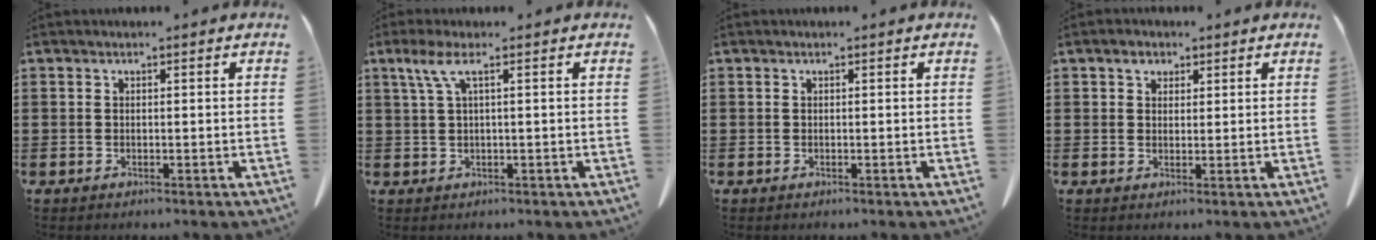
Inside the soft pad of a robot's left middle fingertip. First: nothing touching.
{"total": 3.5, "force": [1.2, 0.2, 3.3], "torque": [-0.068, -0.001, 0.021]}
{"total": 0.0}
{"total": 2.4, "force": [1.6, 1.5, 1.0], "torque": [-0.017, 0.004, 0.028]}